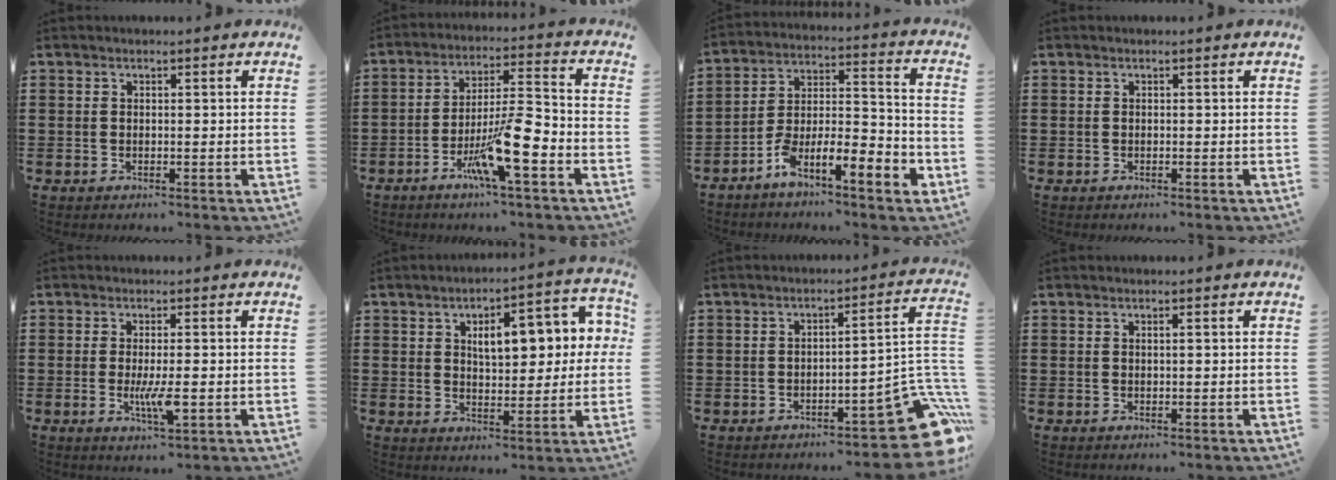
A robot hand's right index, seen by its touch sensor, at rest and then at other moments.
{"total": 11.0, "force": [-4.9, 2.1, 9.6], "torque": [-0.185, 0.002, -0.090]}
{"total": 8.4, "force": [-5.7, 2.2, 5.7], "torque": [-0.113, -0.007, -0.112]}
{"total": 0.0}
{"total": 4.5, "force": [-0.8, 0.7, 4.4], "torque": [-0.088, -0.010, -0.017]}
{"total": 8.8, "force": [2.7, 4.2, 7.2], "torque": [-0.108, -0.007, 0.036]}
{"total": 11.6, "force": [-6.0, 3.4, 9.3], "torque": [-0.105, 0.008, -0.103]}
{"total": 0.7, "force": [0.2, 0.0, 0.6], "torque": [-0.012, -0.001, 0.004]}